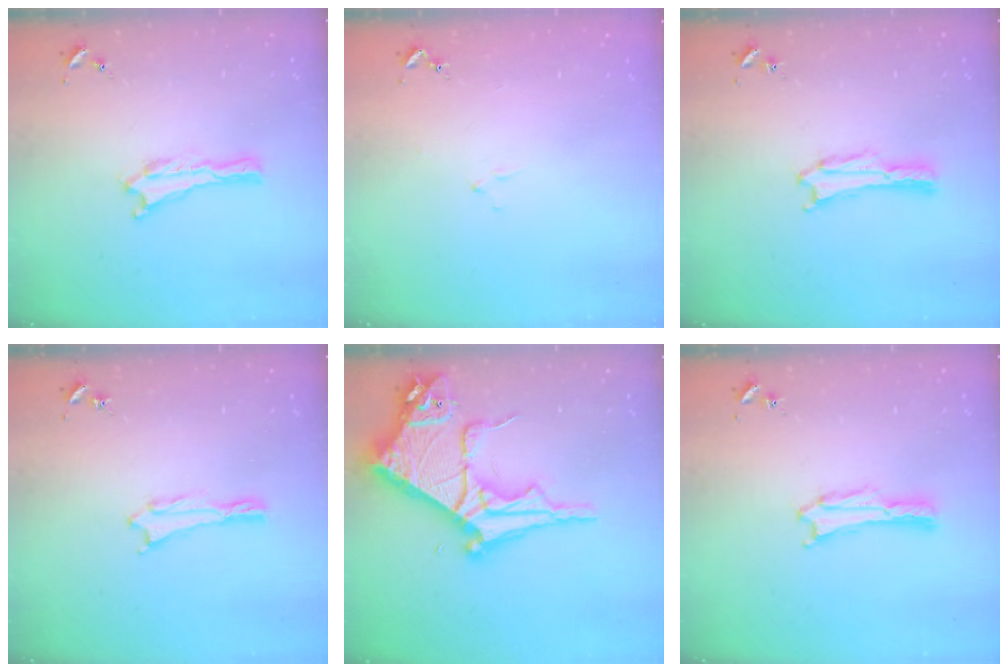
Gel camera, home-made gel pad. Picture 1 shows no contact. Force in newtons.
{"total": 0.8, "press": 0.8, "slide": 0.2}
{"total": 0.0}
{"total": 0.7, "press": 0.7, "slide": 0.1}
{"total": 15.7, "press": 15.6, "slide": 1.6}
{"total": 0.0}